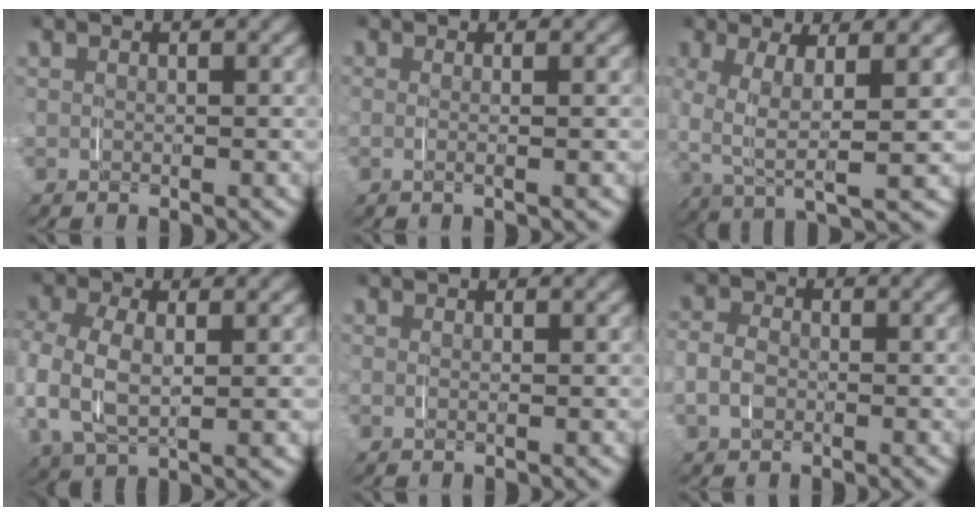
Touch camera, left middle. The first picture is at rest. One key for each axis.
{"total": 1.4, "fx": 0.3, "fy": -1.4, "fz": -0.1, "tx": 0.014, "ty": 0.001, "tz": 0.006}
{"total": 2.7, "fx": 1.3, "fy": 0.3, "fz": 2.4, "tx": -0.035, "ty": 0.003, "tz": 0.019}
{"total": 2.5, "fx": -0.2, "fy": 1.9, "fz": 1.6, "tx": -0.050, "ty": -0.009, "tz": -0.005}
{"total": 0.9, "fx": 0.4, "fy": -0.7, "fz": -0.2, "tx": 0.010, "ty": 0.000, "tz": 0.007}
{"total": 1.1, "fx": -0.6, "fy": 0.8, "fz": -0.4, "tx": 0.009, "ty": 0.001, "tz": -0.017}